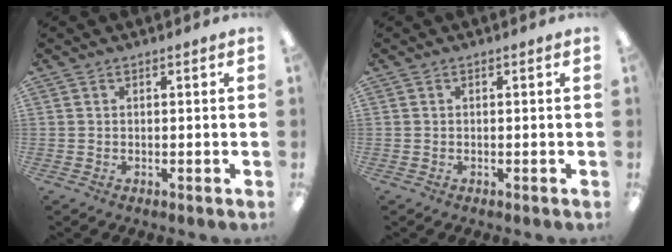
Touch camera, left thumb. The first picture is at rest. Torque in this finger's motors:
{"motor_torque": [-0.01, 0.01, 0.01, -0.01, 0.00]}